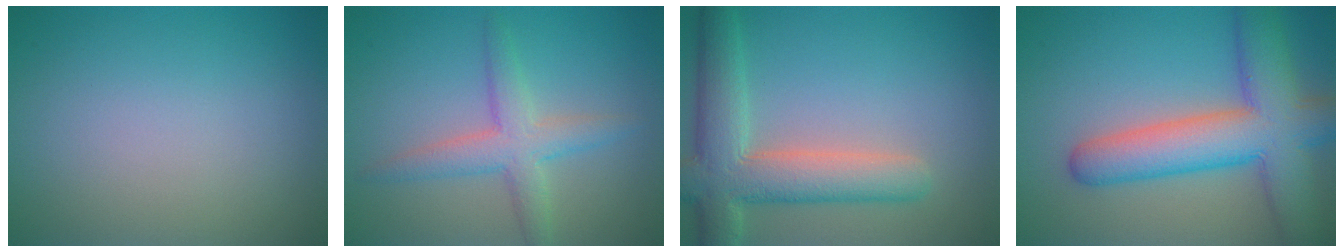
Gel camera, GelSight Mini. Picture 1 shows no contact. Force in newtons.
{"total": 3.6, "press": 3.6, "slide": 0.2}
{"total": 7.1, "press": 7.0, "slide": 0.7}
{"total": 9.1, "press": 9.1, "slide": 0.4}